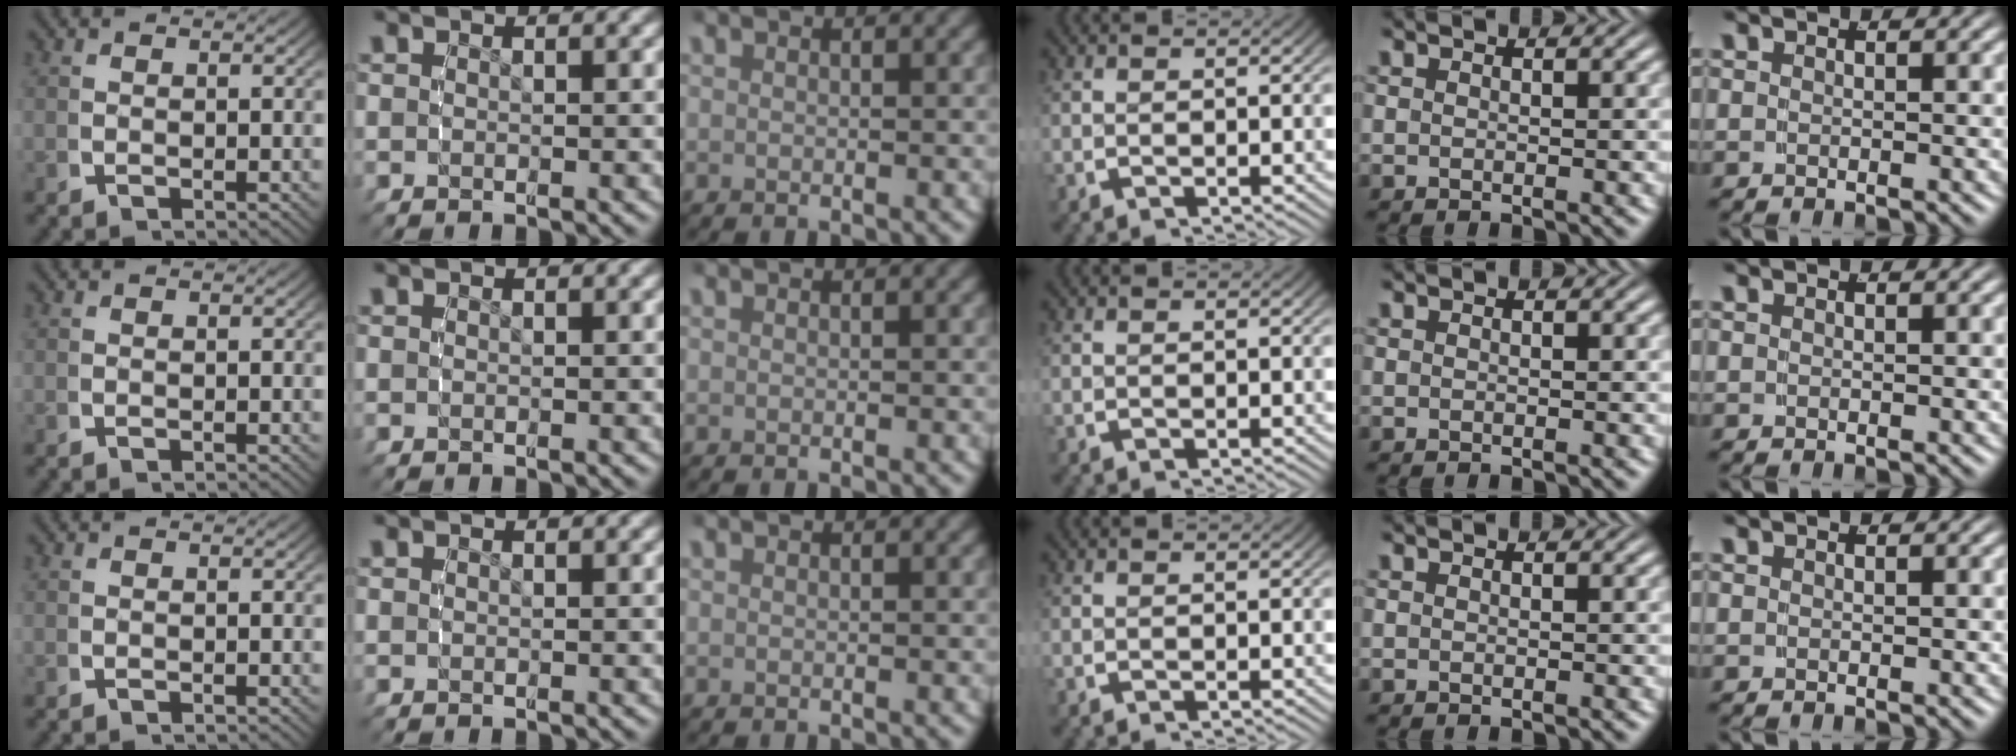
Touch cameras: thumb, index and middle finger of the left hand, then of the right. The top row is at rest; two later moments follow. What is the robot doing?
{"motion": "reach", "object": "shirt"}